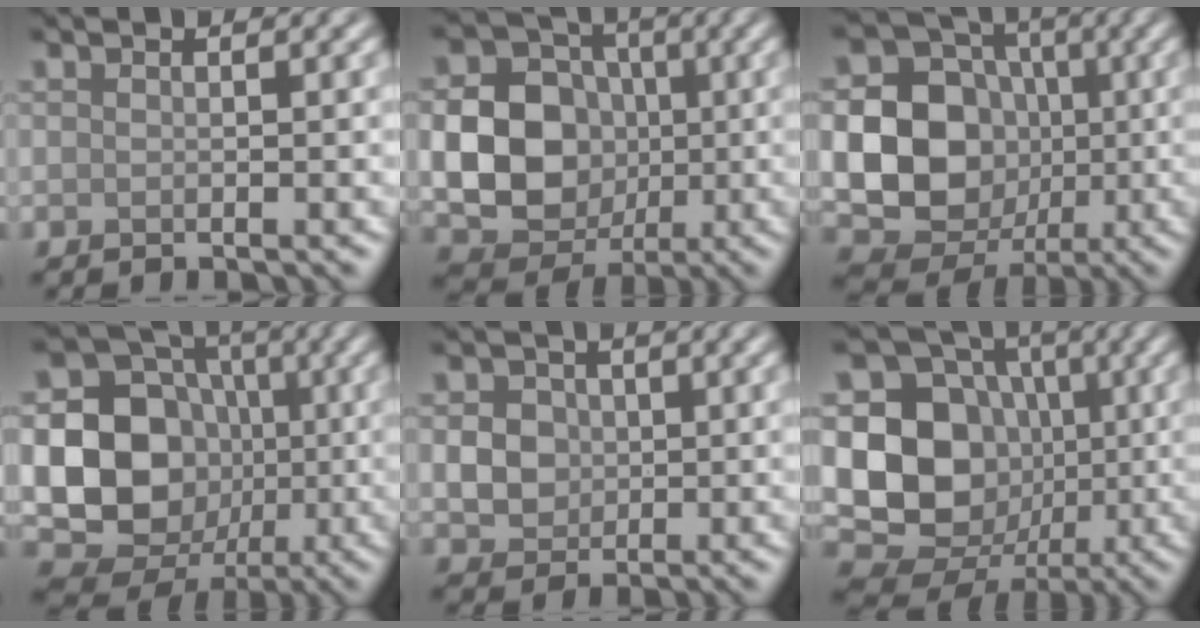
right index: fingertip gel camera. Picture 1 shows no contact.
{"total": 9.9, "force": [-0.7, 8.4, 5.2], "torque": [-0.083, -0.014, -0.021]}
{"total": 11.2, "force": [-1.2, 9.7, 5.6], "torque": [-0.095, -0.017, -0.042]}
{"total": 13.9, "force": [-1.5, 12.1, 6.5], "torque": [-0.125, -0.020, -0.045]}
{"total": 3.0, "force": [0.1, 2.6, 1.4], "torque": [-0.025, -0.002, 0.002]}
{"total": 10.7, "force": [-0.8, 9.1, 5.6], "torque": [-0.099, -0.008, -0.030]}